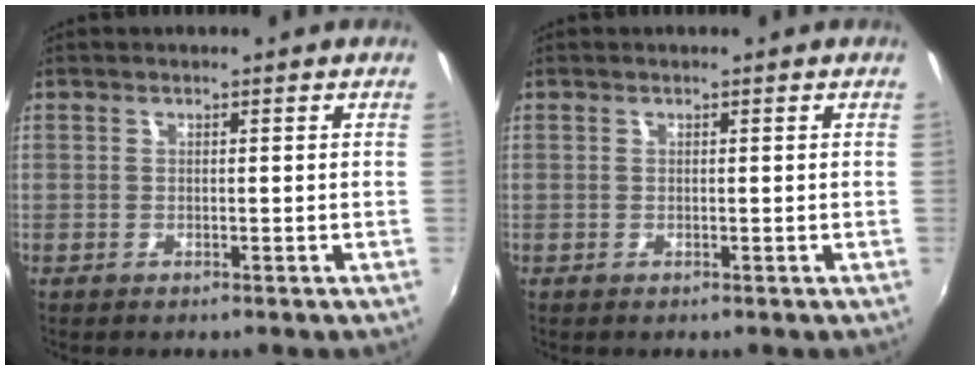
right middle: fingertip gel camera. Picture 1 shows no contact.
{"total": 0.0}